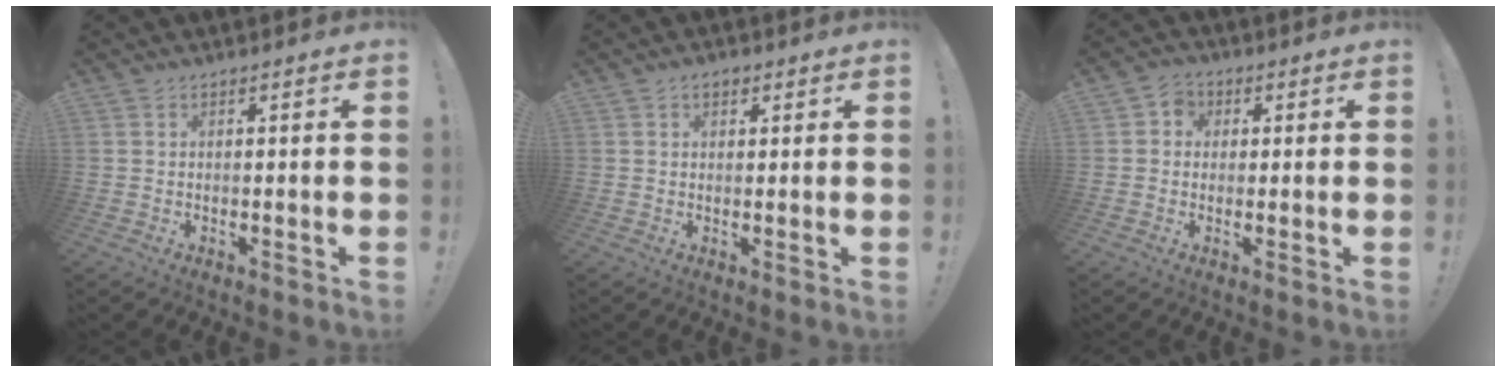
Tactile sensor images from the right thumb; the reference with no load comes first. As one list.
[{"total": 2.3, "force": [1.2, 1.4, 1.3], "torque": [-0.015, -0.003, 0.019]}, {"total": 3.8, "force": [0.2, 3.6, 1.2], "torque": [-0.016, 0.005, 0.004]}]